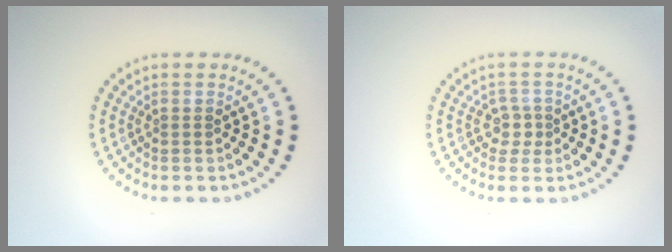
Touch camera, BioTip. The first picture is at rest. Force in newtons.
{"total": 1.6, "press": 1.2, "slide": 1.0}